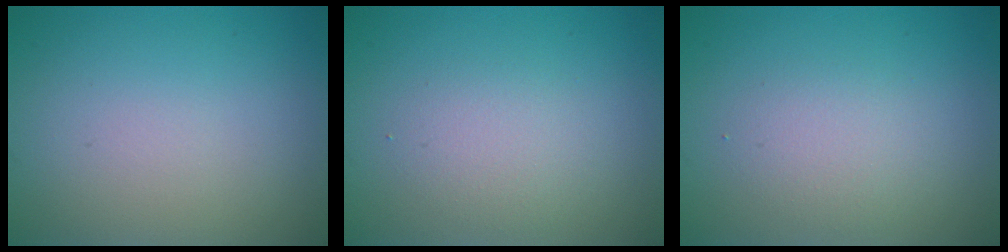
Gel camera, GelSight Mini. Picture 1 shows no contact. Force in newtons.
{"total": 2.2, "press": 2.2, "slide": 0.1}
{"total": 2.2, "press": 2.2, "slide": 0.1}